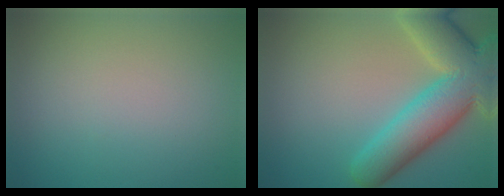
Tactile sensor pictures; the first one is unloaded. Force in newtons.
{"total": 10.3, "press": 10.3, "slide": 0.7}